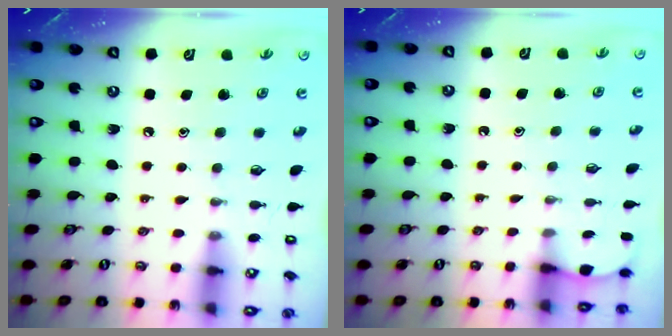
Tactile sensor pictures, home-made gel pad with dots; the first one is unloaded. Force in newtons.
{"total": 1.9, "press": 1.9, "slide": 0.2}